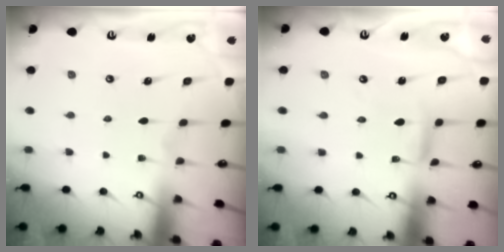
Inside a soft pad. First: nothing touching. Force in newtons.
{"total": 5.9, "press": 5.9, "slide": 0.5}